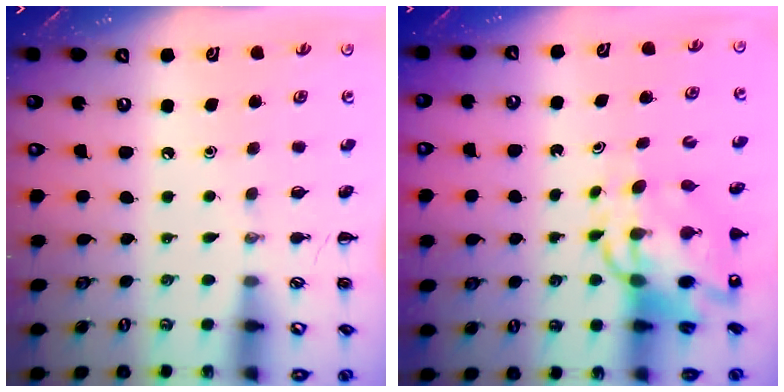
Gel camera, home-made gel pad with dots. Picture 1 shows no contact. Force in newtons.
{"total": 10.7, "press": 10.3, "slide": 2.8}